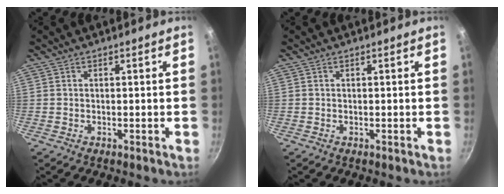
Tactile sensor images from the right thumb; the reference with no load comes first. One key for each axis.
{"total": 0.0}